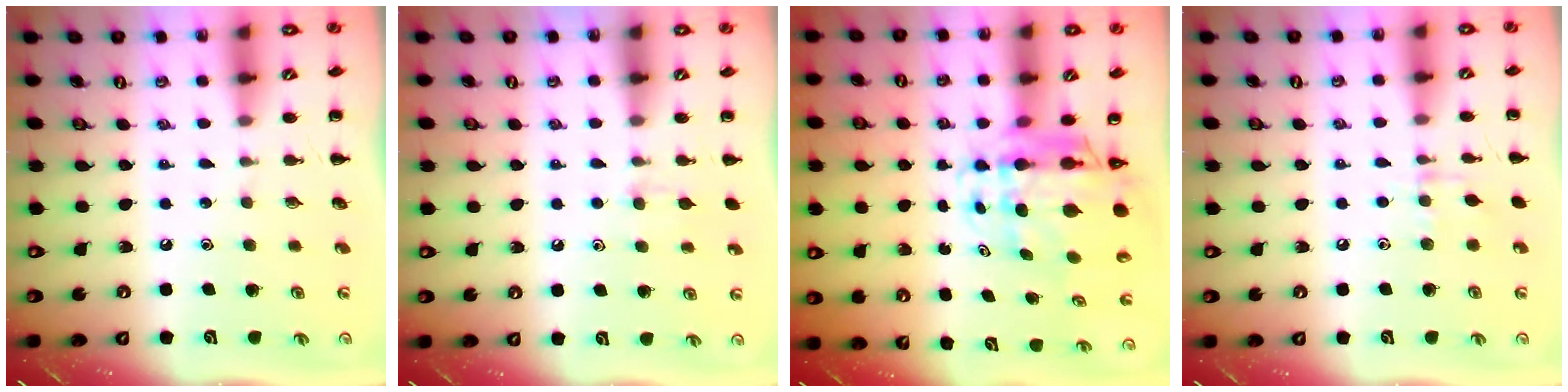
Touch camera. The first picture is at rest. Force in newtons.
{"total": 4.7, "press": 4.3, "slide": 1.8}
{"total": 8.7, "press": 8.2, "slide": 2.9}
{"total": 6.0, "press": 5.8, "slide": 1.8}